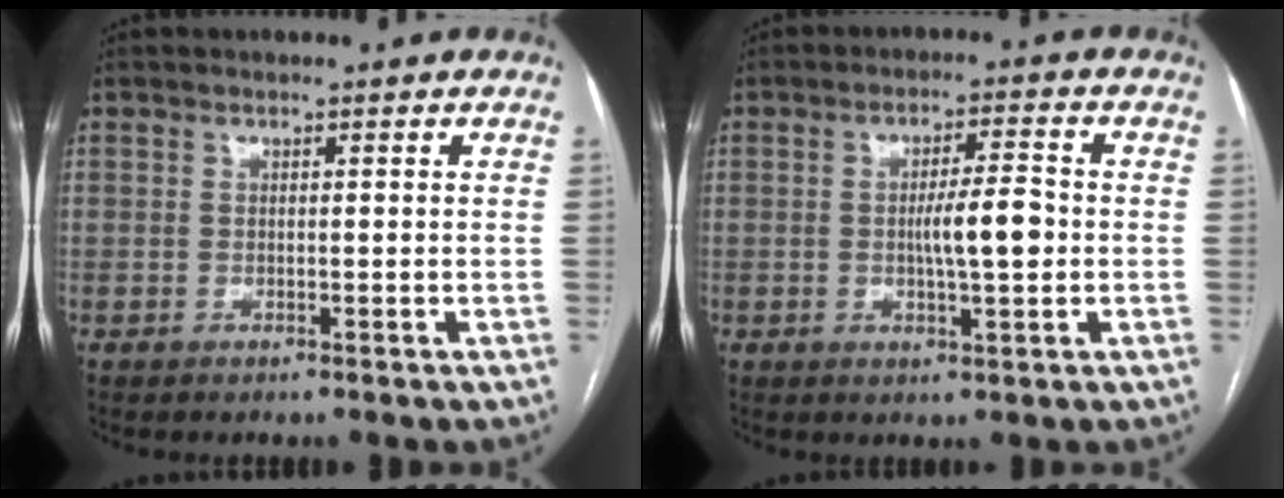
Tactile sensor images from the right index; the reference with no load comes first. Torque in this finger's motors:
{"motor_torque": [1.14, 0.00, 0.57, 0.11]}